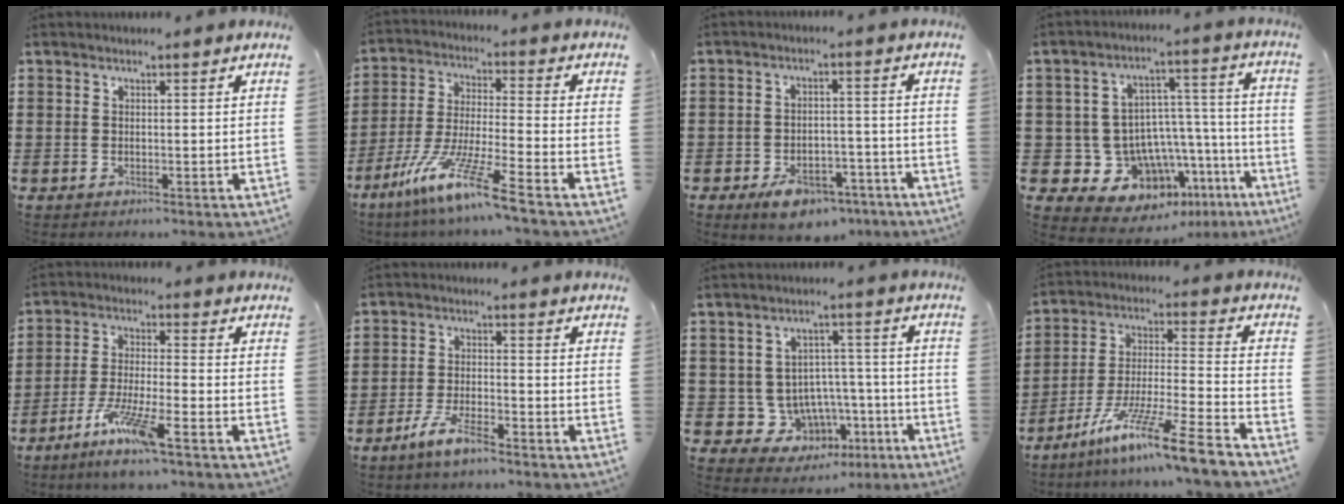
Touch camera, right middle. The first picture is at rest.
{"total": 11.5, "force": [-8.6, -0.1, 7.7], "torque": [-0.164, -0.007, -0.170]}
{"total": 6.0, "force": [-4.6, 2.7, 2.7], "torque": [-0.053, 0.014, -0.085]}
{"total": 9.8, "force": [-6.2, 7.2, 2.4], "torque": [-0.061, 0.000, -0.105]}
{"total": 7.8, "force": [-5.5, 0.5, 5.6], "torque": [-0.111, -0.009, -0.103]}
{"total": 5.6, "force": [-4.2, 1.0, 3.5], "torque": [-0.076, -0.004, -0.081]}
{"total": 6.7, "force": [-2.4, 6.1, 1.5], "torque": [-0.042, 0.006, -0.033]}
{"total": 12.9, "force": [-10.0, -0.2, 8.1], "torque": [-0.140, 0.012, -0.189]}